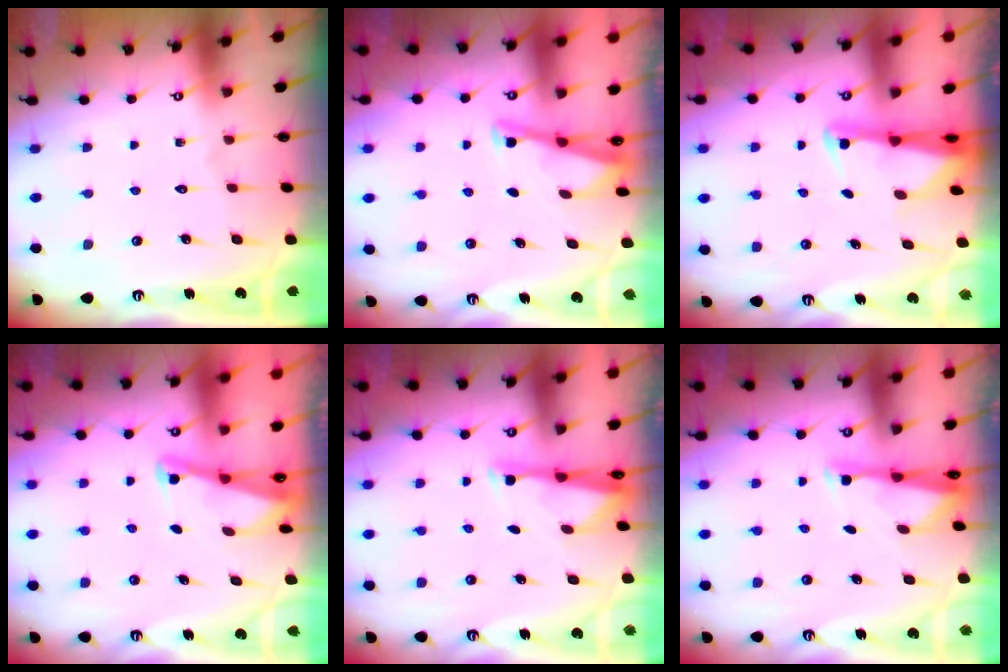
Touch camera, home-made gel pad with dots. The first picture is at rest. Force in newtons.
{"total": 3.1, "press": 3.1, "slide": 0.3}
{"total": 2.8, "press": 2.7, "slide": 0.6}
{"total": 2.0, "press": 2.0, "slide": 0.3}
{"total": 2.9, "press": 2.8, "slide": 0.5}
{"total": 2.9, "press": 2.8, "slide": 0.5}